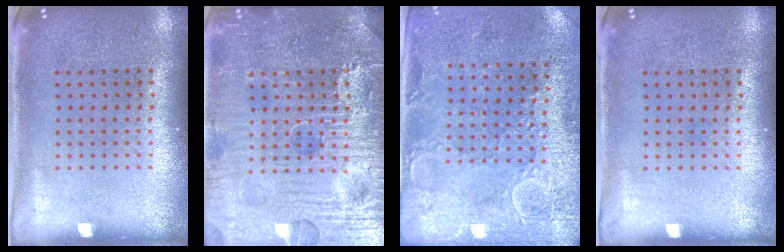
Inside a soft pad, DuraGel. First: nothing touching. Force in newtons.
{"total": 7.8, "press": 7.8, "slide": 0.8}
{"total": 2.7, "press": 2.6, "slide": 0.8}
{"total": 0.0}